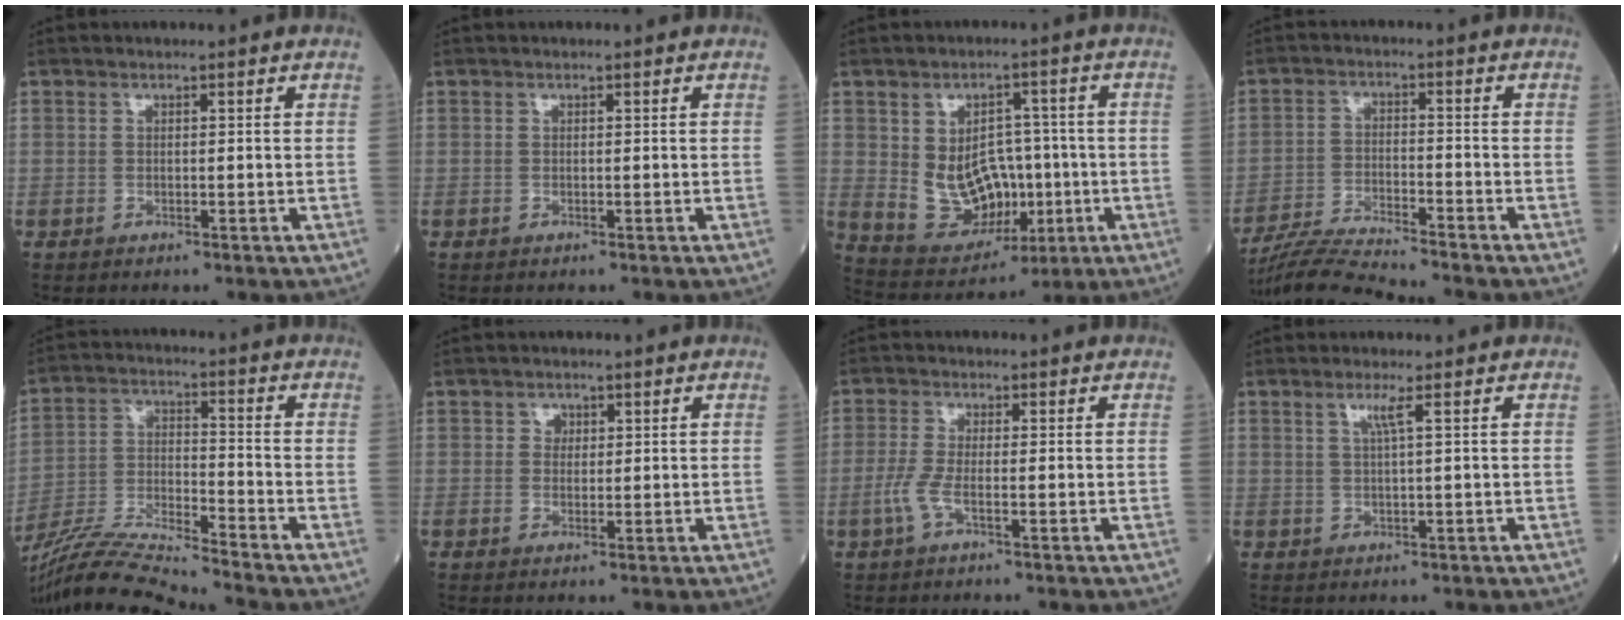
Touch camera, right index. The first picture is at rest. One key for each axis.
{"total": 0.0}
{"total": 11.1, "fx": -0.8, "fy": 7.5, "fz": 8.1, "tx": -0.142, "ty": 0.021, "tz": 0.009}
{"total": 8.2, "fx": -7.8, "fy": -1.6, "fz": 2.2, "tx": -0.043, "ty": -0.022, "tz": -0.142}
{"total": 12.0, "fx": -11.3, "fy": -2.2, "fz": 3.3, "tx": -0.067, "ty": -0.006, "tz": -0.211}
{"total": 1.4, "fx": 0.5, "fy": 1.2, "fz": 0.4, "tx": 0.000, "ty": -0.001, "tz": 0.005}
{"total": 3.1, "fx": -1.1, "fy": 0.5, "fz": 2.9, "tx": -0.070, "ty": -0.004, "tz": -0.029}
{"total": 1.9, "fx": 0.8, "fy": -0.6, "fz": 1.7, "tx": -0.038, "ty": -0.001, "tz": 0.018}